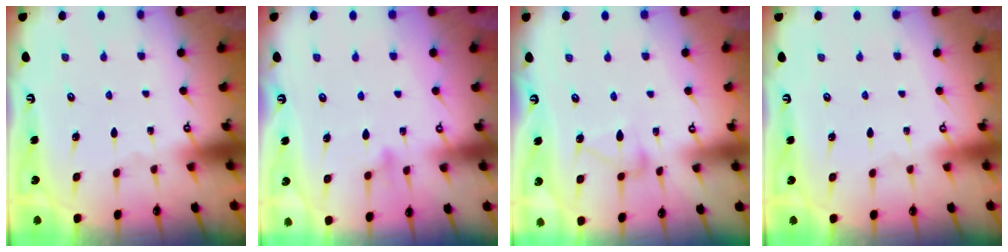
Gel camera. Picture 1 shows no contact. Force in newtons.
{"total": 8.5, "press": 8.5, "slide": 0.5}
{"total": 8.2, "press": 8.2, "slide": 0.3}
{"total": 3.9, "press": 3.9, "slide": 0.1}